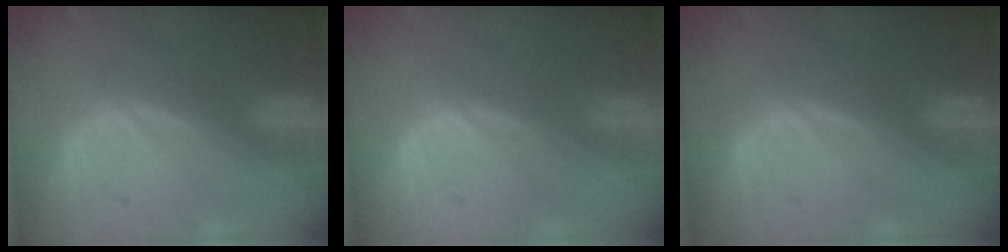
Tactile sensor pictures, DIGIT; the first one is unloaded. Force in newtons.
{"total": 0.0}
{"total": 0.0}